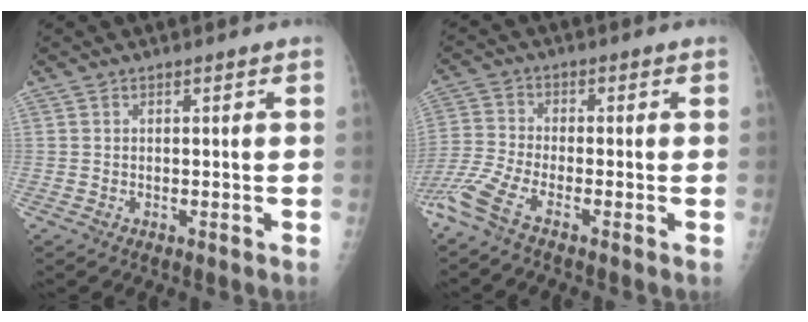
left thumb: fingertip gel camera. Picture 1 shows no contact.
{"total": 7.4, "force": [-5.0, 1.0, 5.3], "torque": [-0.145, -0.008, -0.115]}